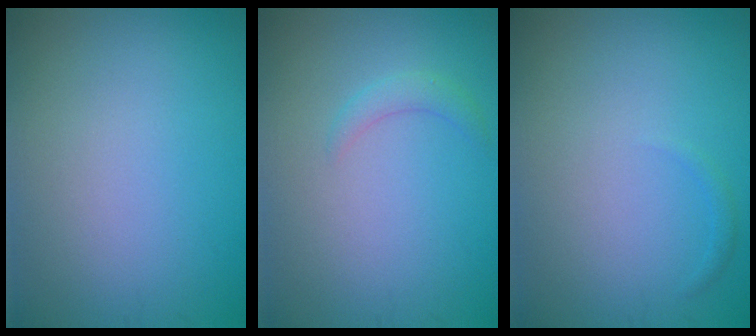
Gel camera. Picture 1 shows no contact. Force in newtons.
{"total": 1.3, "press": 1.3, "slide": 0.0}
{"total": 0.6, "press": 0.6, "slide": 0.0}